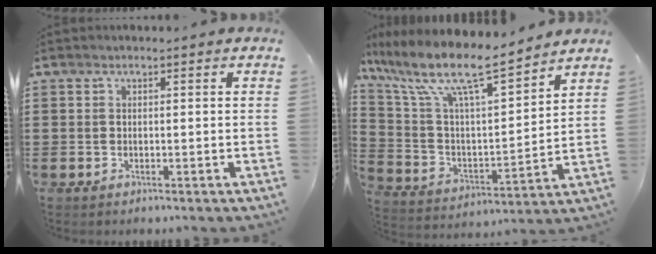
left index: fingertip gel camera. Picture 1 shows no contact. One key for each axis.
{"total": 11.8, "fx": 8.8, "fy": 2.0, "fz": 7.6, "tx": -0.180, "ty": -0.056, "tz": 0.146}